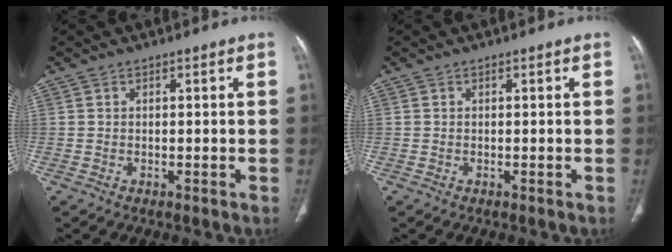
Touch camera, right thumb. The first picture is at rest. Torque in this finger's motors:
{"motor_torque": [2.45, 2.56, -0.12, 0.30, -0.02]}